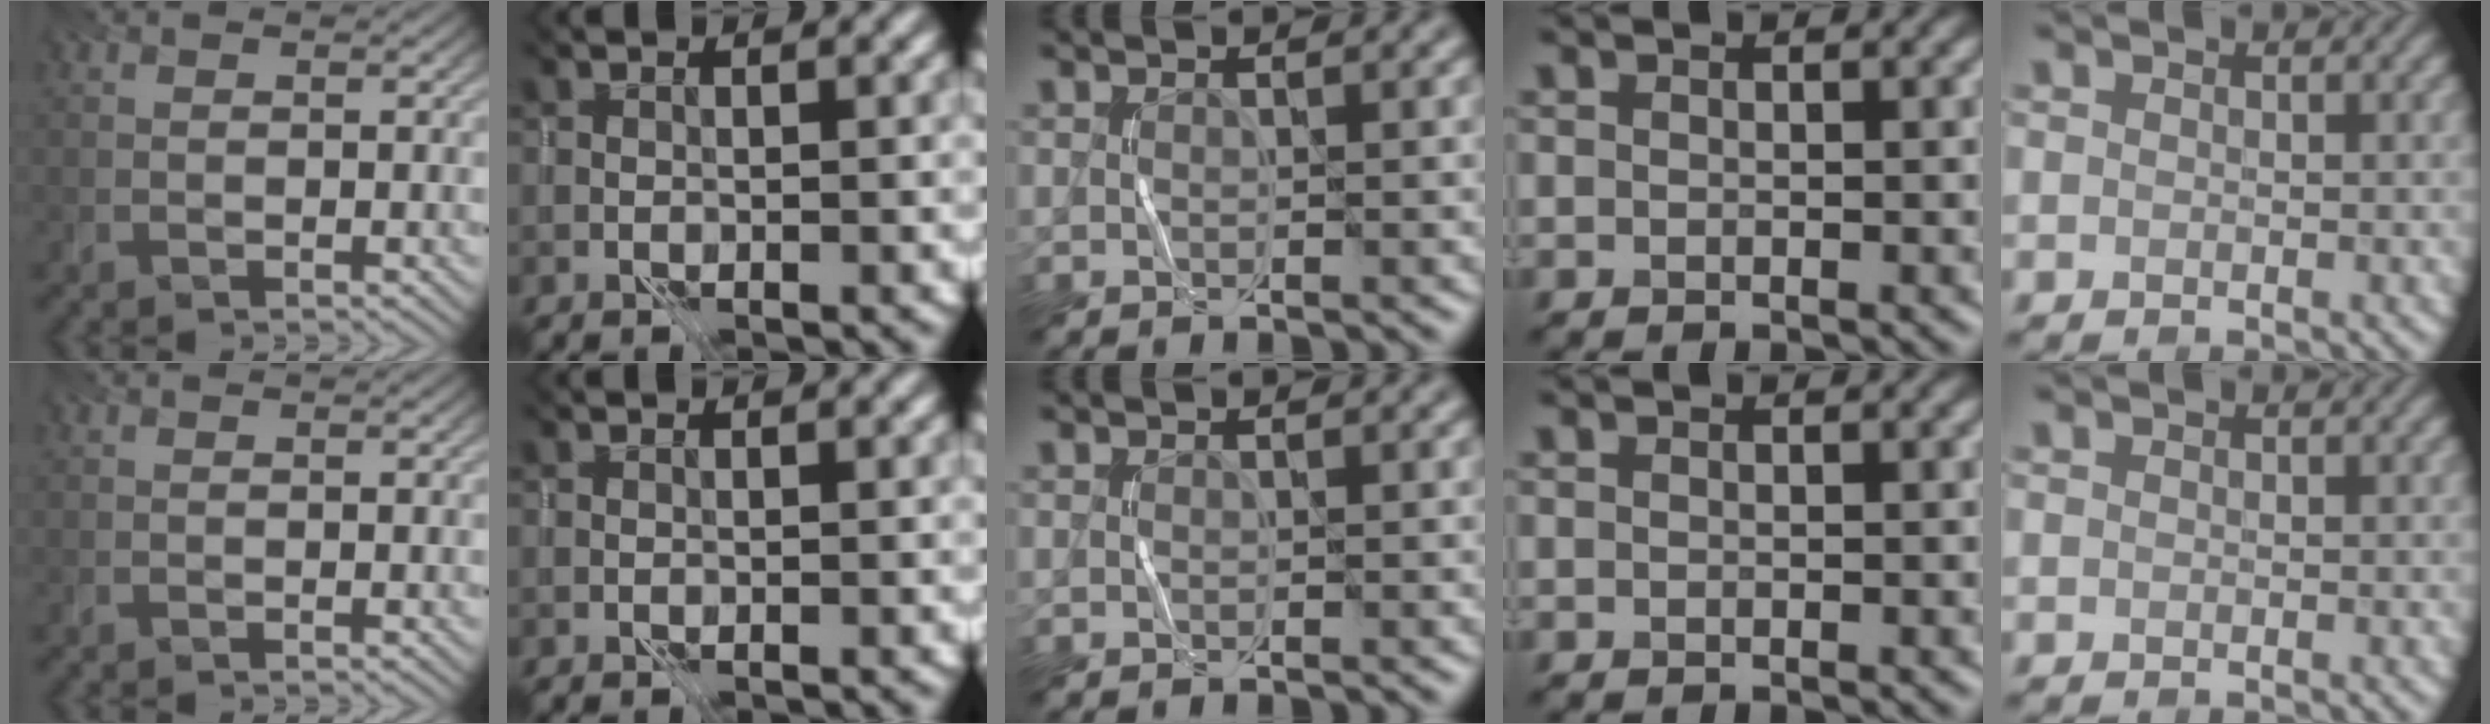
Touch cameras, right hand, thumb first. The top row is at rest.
{}